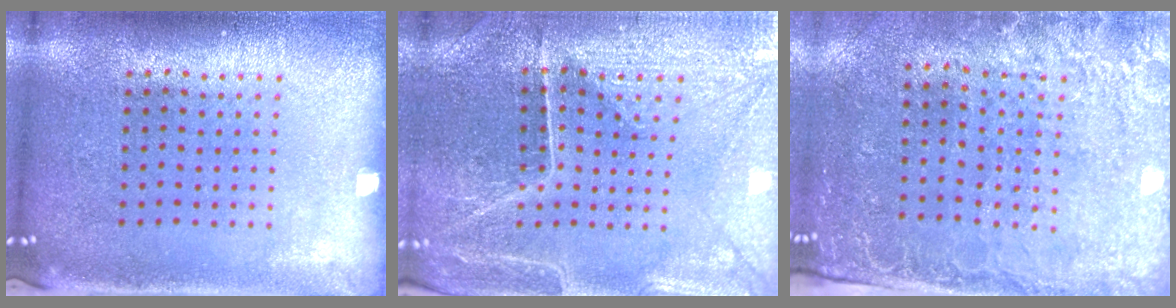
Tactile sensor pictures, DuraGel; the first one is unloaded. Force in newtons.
{"total": 2.7, "press": 2.7, "slide": 0.2}
{"total": 2.7, "press": 2.4, "slide": 1.2}